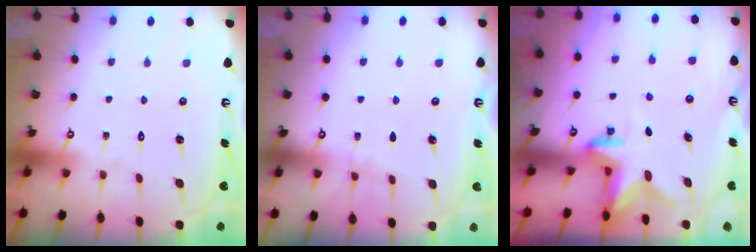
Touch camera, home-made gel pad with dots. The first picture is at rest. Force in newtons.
{"total": 3.2, "press": 3.0, "slide": 1.0}
{"total": 2.7, "press": 2.7, "slide": 0.5}